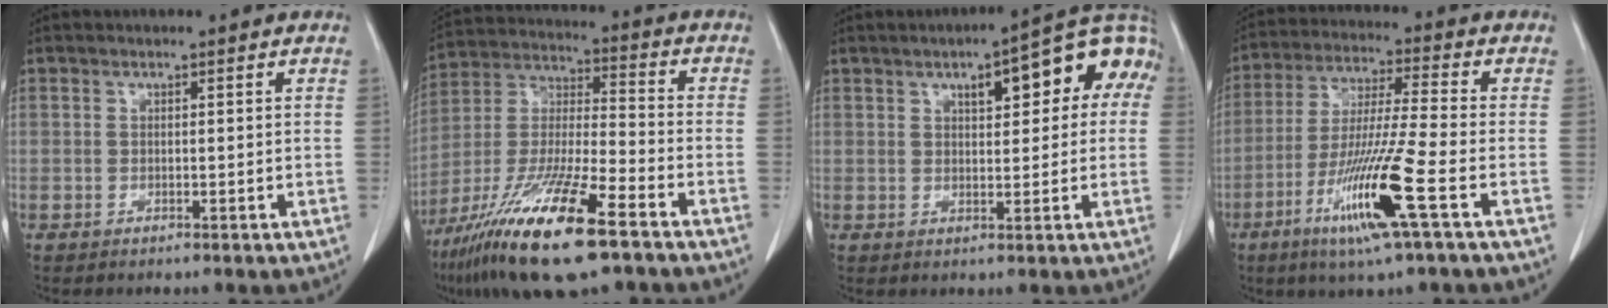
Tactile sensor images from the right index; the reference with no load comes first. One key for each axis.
{"total": 19.8, "fx": -11.8, "fy": 2.5, "fz": 15.6, "tx": -0.321, "ty": -0.042, "tz": -0.215}
{"total": 12.0, "fx": 3.9, "fy": 3.6, "fz": 10.8, "tx": -0.136, "ty": 0.036, "tz": 0.044}
{"total": 13.8, "fx": -5.9, "fy": -0.8, "fz": 12.5, "tx": -0.250, "ty": -0.024, "tz": -0.113}